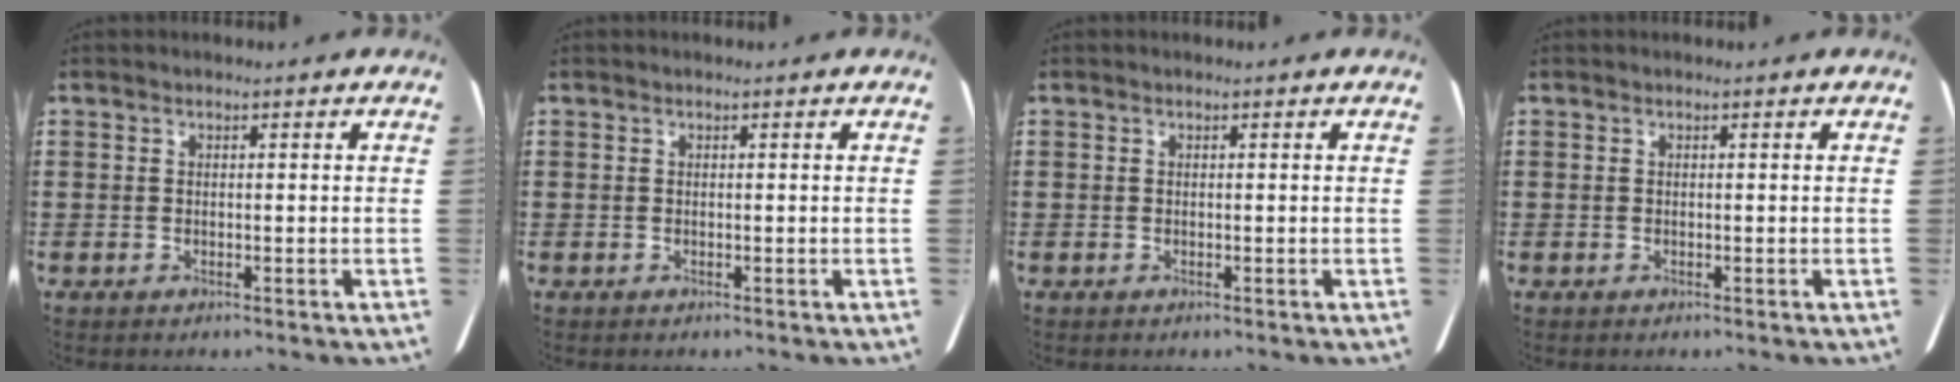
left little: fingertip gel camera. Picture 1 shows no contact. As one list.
[{"total": 0.0}, {"total": 0.0}, {"total": 0.0}]